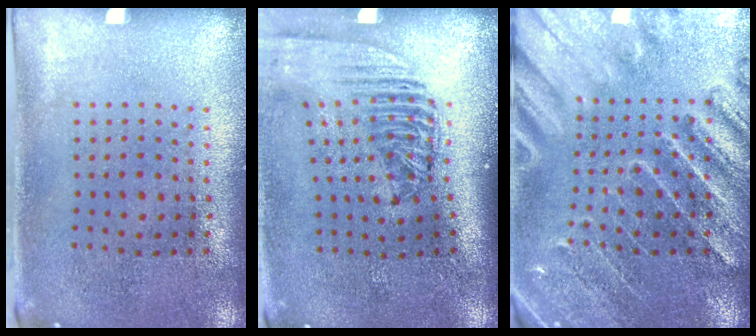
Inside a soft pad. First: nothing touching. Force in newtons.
{"total": 2.4, "press": 1.8, "slide": 1.5}
{"total": 3.1, "press": 3.0, "slide": 1.0}